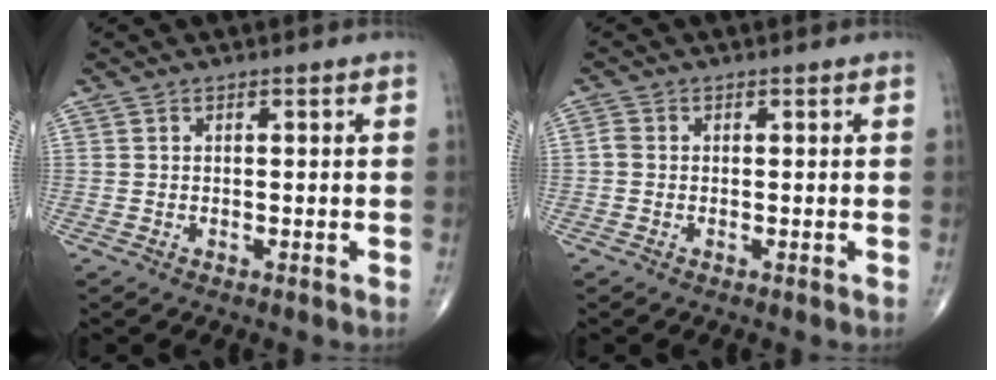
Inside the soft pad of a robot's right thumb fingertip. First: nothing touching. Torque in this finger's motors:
{"motor_torque": [-0.23, 0.10, 0.21, 0.00, -0.01]}